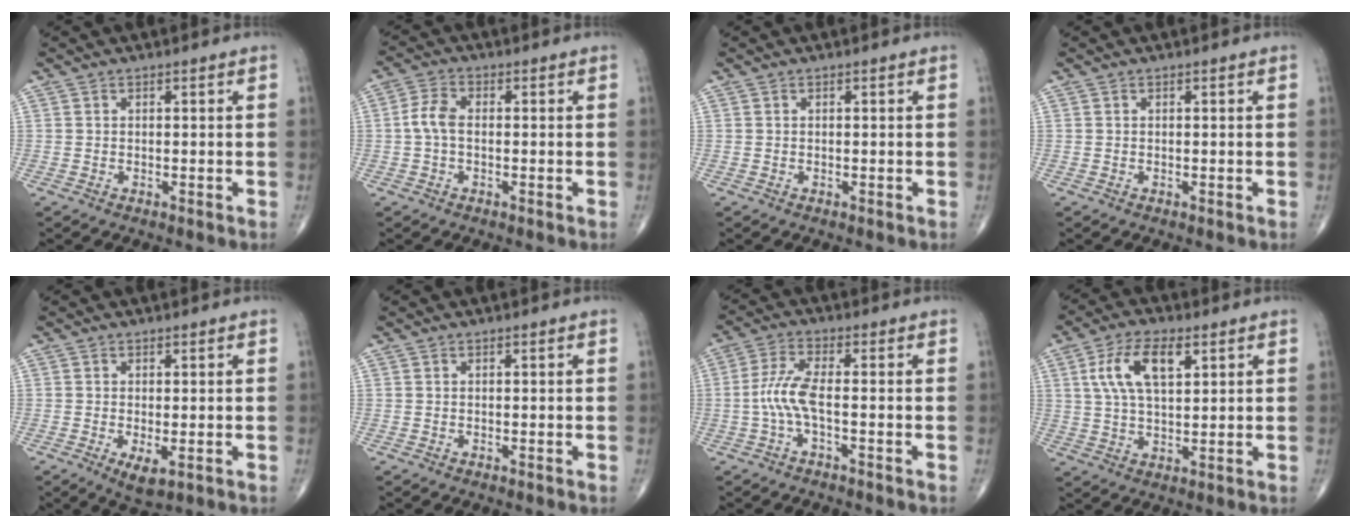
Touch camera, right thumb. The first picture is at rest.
{"total": 4.3, "force": [-0.3, 2.5, 3.5], "torque": [-0.075, 0.012, -0.012]}
{"total": 0.0}
{"total": 0.0}
{"total": 3.8, "force": [-1.1, 1.6, 3.3], "torque": [-0.059, -0.012, -0.014]}
{"total": 0.0}
{"total": 5.8, "force": [-1.2, 1.4, 5.5], "torque": [-0.135, 0.017, -0.031]}
{"total": 10.1, "force": [3.6, 4.7, 8.2], "torque": [-0.154, -0.001, 0.068]}